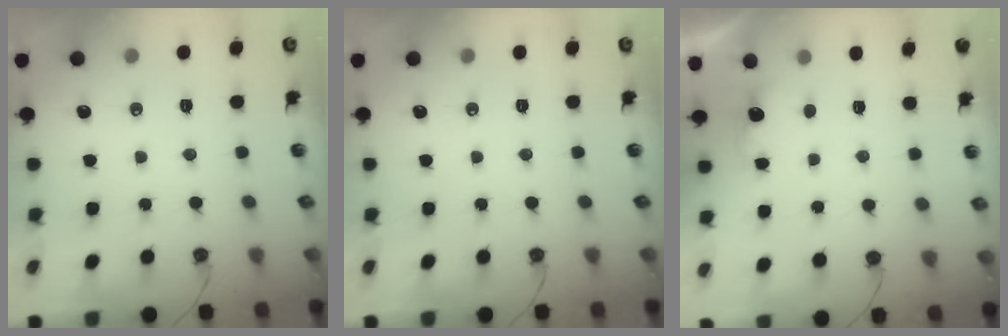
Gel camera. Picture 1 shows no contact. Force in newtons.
{"total": 0.0}
{"total": 2.5, "press": 2.3, "slide": 0.9}